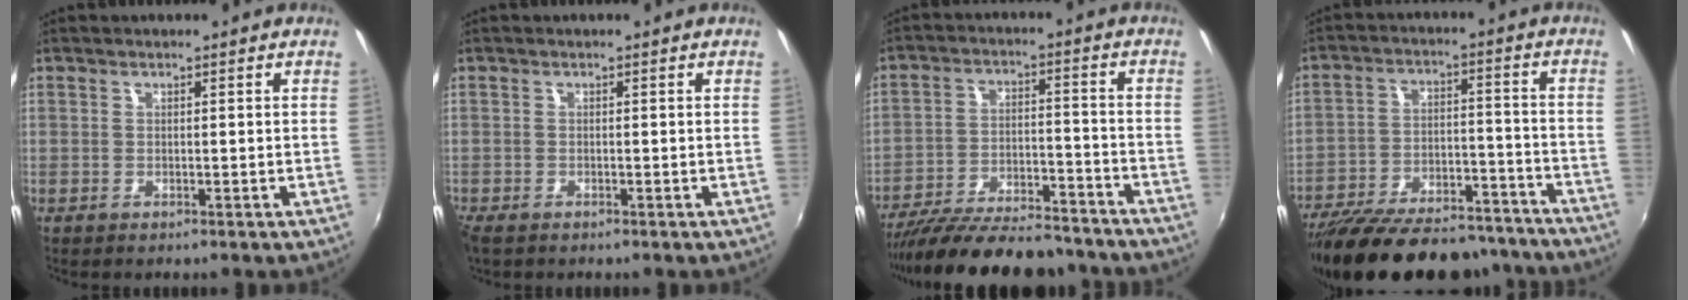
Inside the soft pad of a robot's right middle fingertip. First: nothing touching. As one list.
[{"total": 2.0, "force": [-1.5, 0.9, 0.9], "torque": [-0.021, -0.011, -0.026]}, {"total": 21.1, "force": [-18.3, 5.2, 9.2], "torque": [-0.180, -0.025, -0.271]}, {"total": 26.2, "force": [-22.2, 8.8, 10.9], "torque": [-0.211, -0.003, -0.308]}]